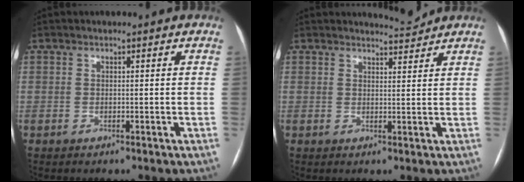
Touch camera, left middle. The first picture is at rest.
{"total": 2.6, "force": [2.5, -0.3, -0.4], "torque": [-0.005, -0.012, 0.040]}